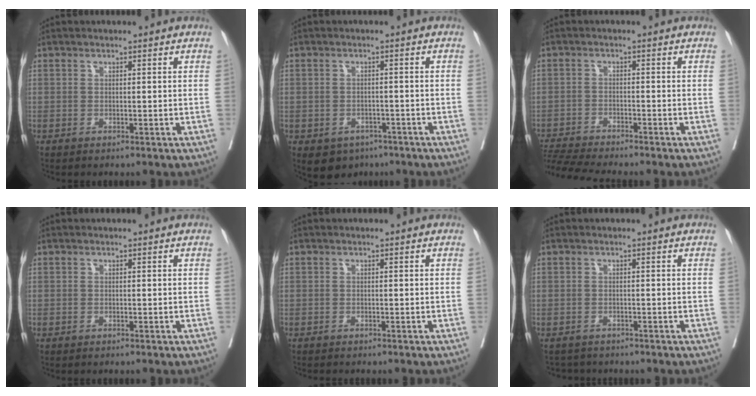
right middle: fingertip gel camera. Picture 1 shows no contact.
{"total": 5.2, "force": [-3.3, 3.8, 1.3], "torque": [-0.020, 0.002, -0.042]}
{"total": 7.8, "force": [-7.4, -1.0, 2.4], "torque": [-0.046, -0.013, -0.127]}
{"total": 0.0}
{"total": 1.7, "force": [-1.5, 0.2, 0.6], "torque": [-0.016, -0.005, -0.020]}
{"total": 3.0, "force": [-2.8, 1.0, -0.1], "torque": [-0.002, -0.007, -0.044]}